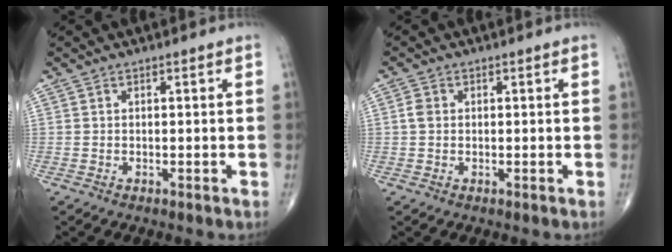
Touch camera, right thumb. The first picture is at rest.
{"total": 1.8, "force": [0.2, 1.4, 1.0], "torque": [-0.020, 0.004, 0.002]}